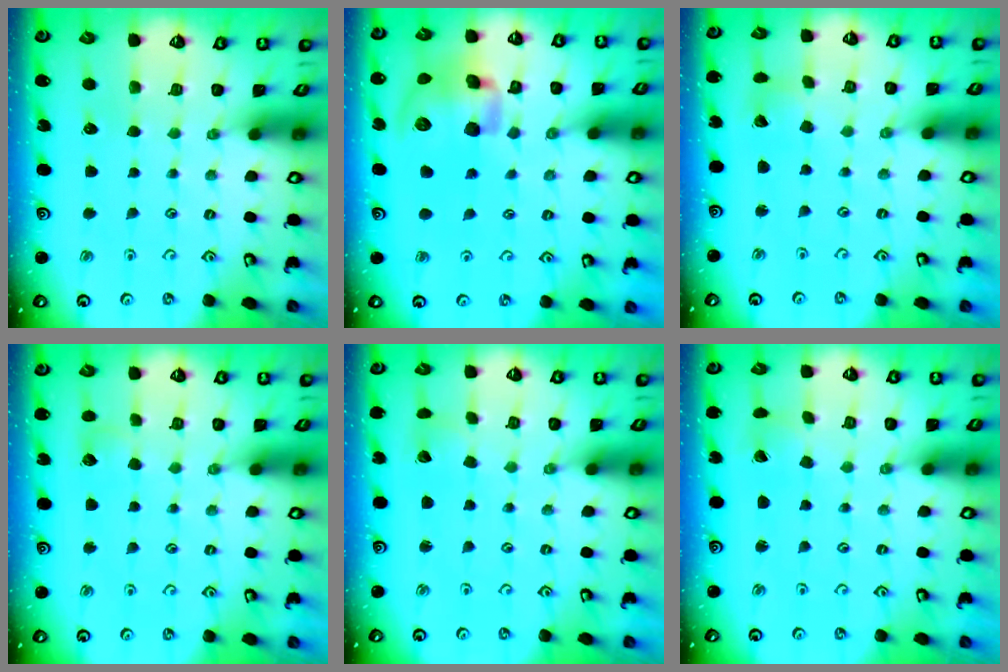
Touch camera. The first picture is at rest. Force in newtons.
{"total": 14.9, "press": 14.7, "slide": 2.5}
{"total": 2.6, "press": 2.6, "slide": 0.3}
{"total": 4.6, "press": 4.5, "slide": 0.5}
{"total": 3.3, "press": 3.3, "slide": 0.2}
{"total": 0.8, "press": 0.8, "slide": 0.1}